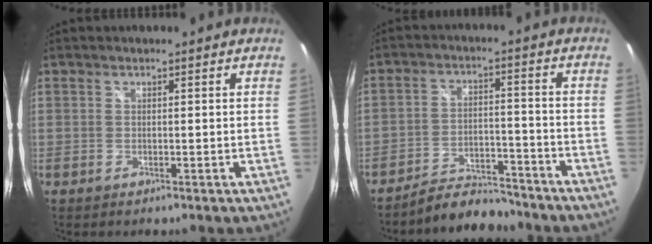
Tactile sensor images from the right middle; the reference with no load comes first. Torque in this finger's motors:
{"motor_torque": [0.76, -1.08, -0.05, 0.02]}